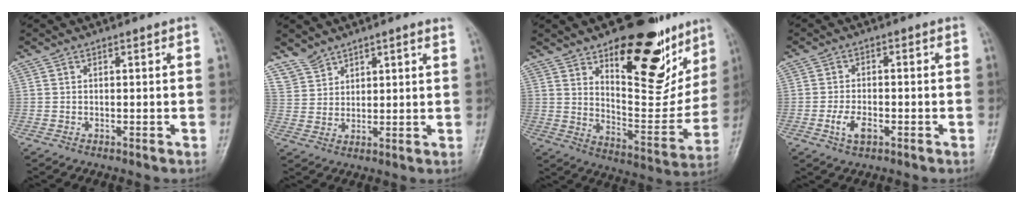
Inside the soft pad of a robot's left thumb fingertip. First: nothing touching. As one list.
[{"total": 4.2, "force": [3.9, 1.4, 0.5], "torque": [0.009, -0.019, 0.074]}, {"total": 24.5, "force": [14.3, 10.7, 16.8], "torque": [-0.173, -0.079, 0.214]}, {"total": 4.4, "force": [-1.8, 2.5, 3.2], "torque": [-0.060, 0.009, -0.034]}]